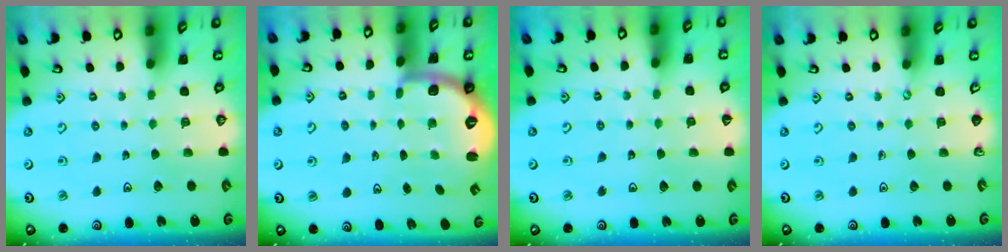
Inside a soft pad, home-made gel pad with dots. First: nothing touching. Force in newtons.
{"total": 2.5, "press": 2.0, "slide": 1.6}
{"total": 2.9, "press": 2.9, "slide": 0.3}
{"total": 0.0}